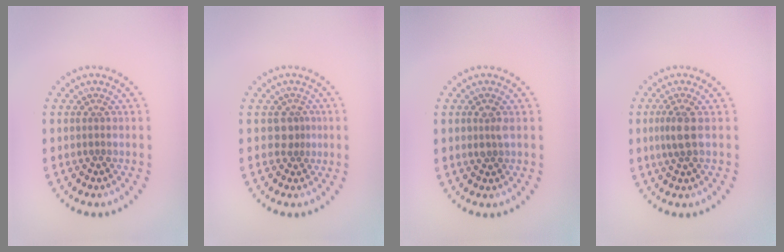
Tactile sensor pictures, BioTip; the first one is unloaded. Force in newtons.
{"total": 1.4, "press": 0.9, "slide": 1.0}
{"total": 1.0, "press": 0.9, "slide": 0.3}
{"total": 2.1, "press": 1.7, "slide": 1.2}